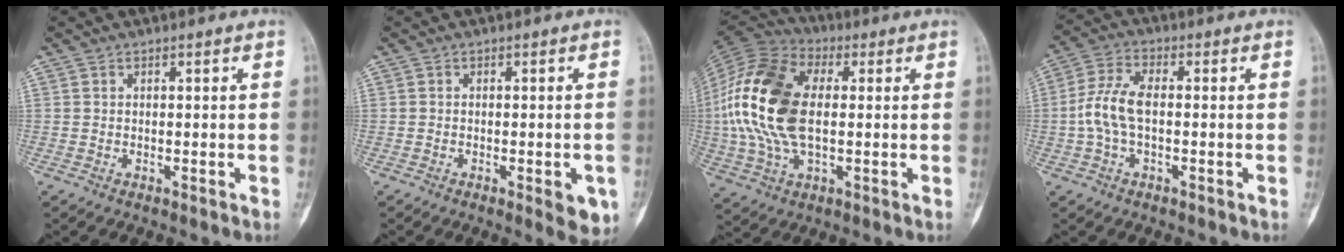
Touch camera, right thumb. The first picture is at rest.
{"total": 5.2, "force": [-1.9, 1.8, 4.5], "torque": [-0.040, -0.003, -0.017]}
{"total": 19.7, "force": [1.1, 11.4, 16.0], "torque": [-0.343, 0.012, 0.016]}
{"total": 7.8, "force": [-0.7, 3.9, 6.7], "torque": [-0.155, 0.023, -0.018]}